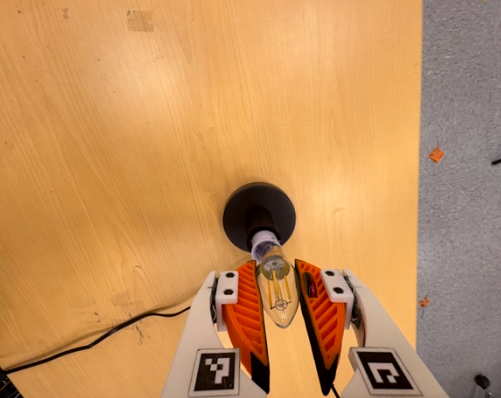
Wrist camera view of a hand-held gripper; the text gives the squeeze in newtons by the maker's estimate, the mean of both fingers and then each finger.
{"total": 11.1, "left": 11.2, "right": 11.0}